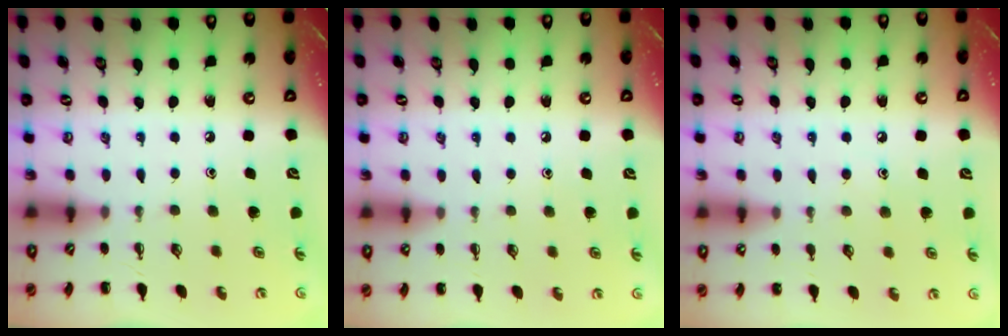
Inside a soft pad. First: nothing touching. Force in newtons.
{"total": 5.6, "press": 5.3, "slide": 1.8}
{"total": 6.0, "press": 5.8, "slide": 1.6}